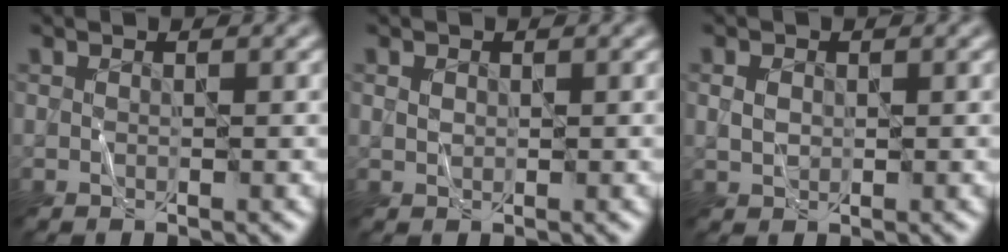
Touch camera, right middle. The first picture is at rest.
{"total": 0.8, "force": [0.3, 0.7, 0.4], "torque": [-0.010, 0.000, 0.006]}
{"total": 1.6, "force": [0.2, 1.2, 0.9], "torque": [-0.021, 0.002, 0.005]}